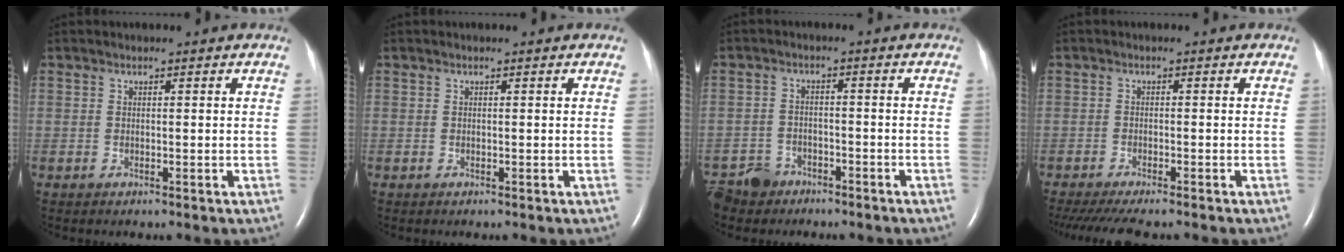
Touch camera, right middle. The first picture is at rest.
{"total": 0.0}
{"total": 5.1, "force": [-4.1, 3.1, 0.1], "torque": [-0.007, 0.000, -0.073]}
{"total": 9.3, "force": [-7.9, 1.1, 4.7], "torque": [-0.066, -0.014, -0.121]}